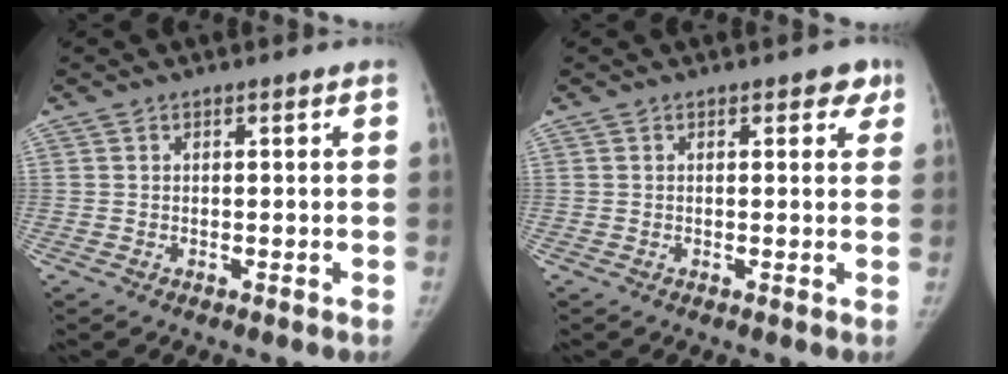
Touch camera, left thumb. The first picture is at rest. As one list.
[{"total": 2.8, "force": [1.6, 1.5, 1.7], "torque": [0.005, -0.003, 0.014]}]